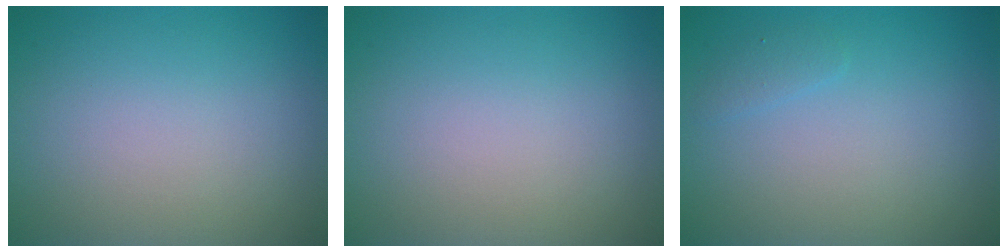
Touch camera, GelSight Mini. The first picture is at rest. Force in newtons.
{"total": 0.0}
{"total": 0.8, "press": 0.8, "slide": 0.1}